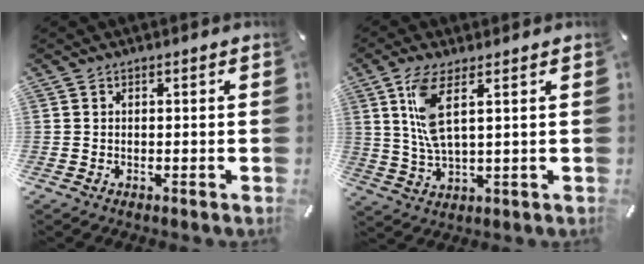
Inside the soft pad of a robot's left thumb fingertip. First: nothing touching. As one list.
[{"total": 9.3, "force": [3.3, 3.0, 8.1], "torque": [-0.184, -0.004, 0.054]}]